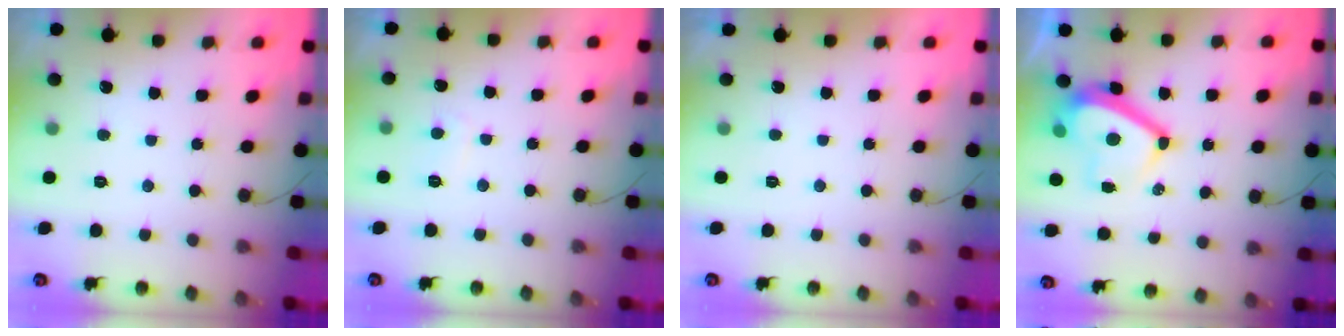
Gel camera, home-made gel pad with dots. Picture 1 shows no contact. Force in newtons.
{"total": 1.6, "press": 1.5, "slide": 0.6}
{"total": 2.3, "press": 2.2, "slide": 0.3}
{"total": 9.8, "press": 9.7, "slide": 1.6}